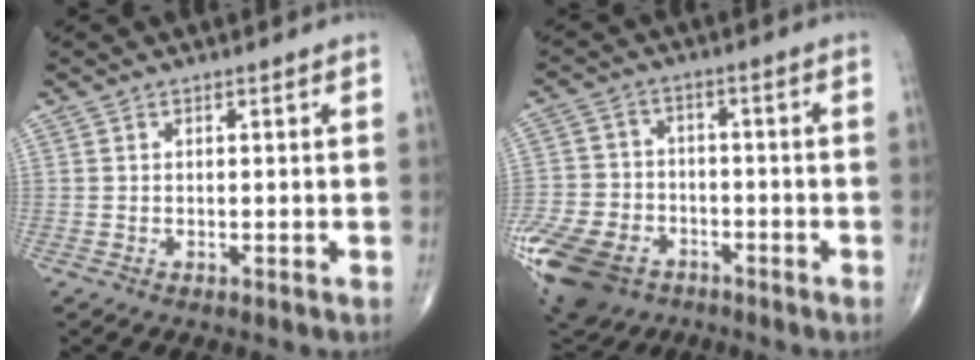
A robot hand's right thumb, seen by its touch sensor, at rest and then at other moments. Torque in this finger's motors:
{"motor_torque": [1.54, 1.10, 0.82, -1.12, 0.12]}